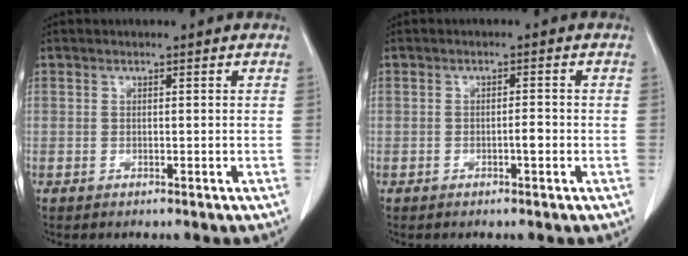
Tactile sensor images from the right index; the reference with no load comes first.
{"total": 1.6, "force": [-0.6, 0.3, 1.4], "torque": [-0.024, 0.002, -0.010]}